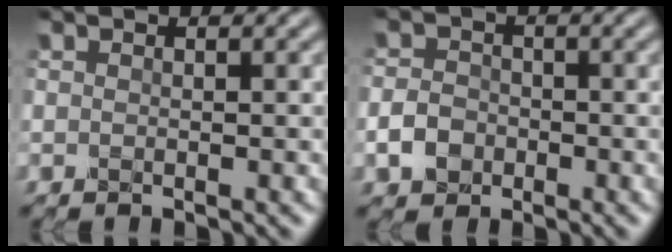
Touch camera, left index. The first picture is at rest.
{"total": 2.7, "force": [-1.1, 2.2, 1.2], "torque": [-0.022, 0.003, -0.026]}